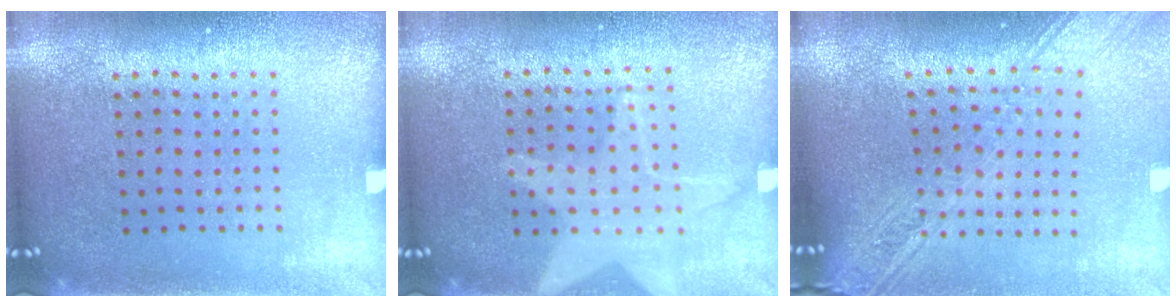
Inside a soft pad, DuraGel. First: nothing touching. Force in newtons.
{"total": 1.0, "press": 1.0, "slide": 0.2}
{"total": 2.7, "press": 2.1, "slide": 1.6}